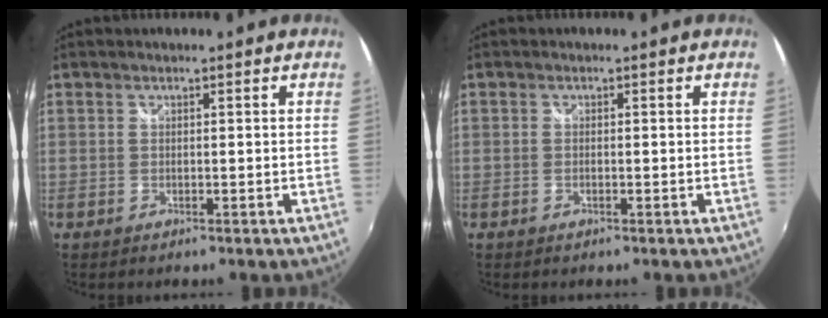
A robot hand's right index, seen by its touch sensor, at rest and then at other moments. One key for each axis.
{"total": 0.7, "fx": -0.2, "fy": 0.3, "fz": 0.6, "tx": -0.014, "ty": 0.000, "tz": -0.006}